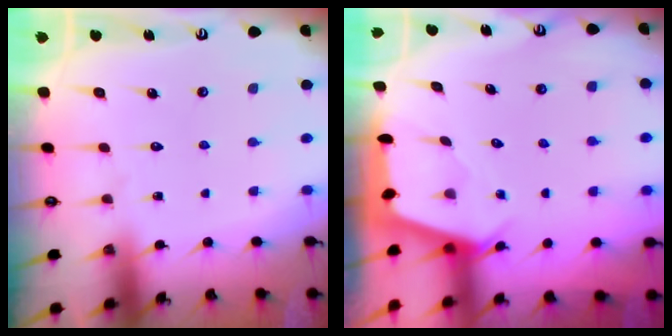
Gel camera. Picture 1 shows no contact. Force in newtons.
{"total": 2.5, "press": 2.5, "slide": 0.2}